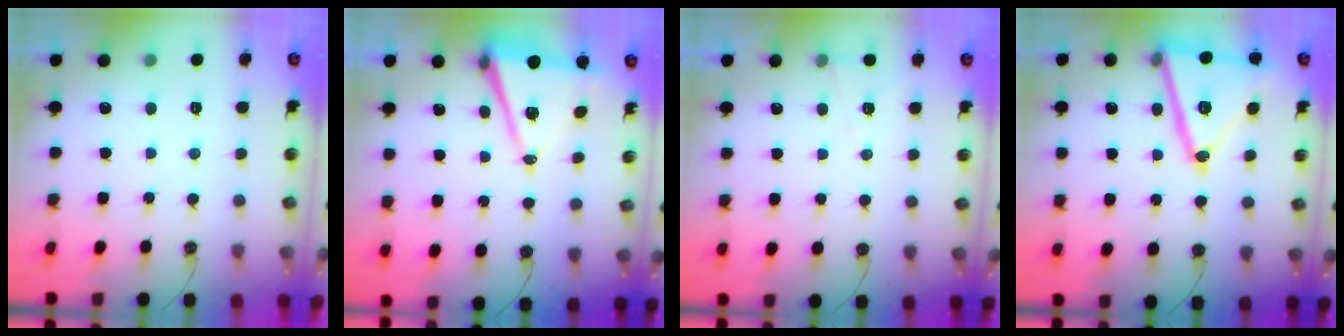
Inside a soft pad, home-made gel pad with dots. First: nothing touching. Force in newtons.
{"total": 10.6, "press": 9.8, "slide": 3.9}
{"total": 5.0, "press": 2.7, "slide": 4.2}
{"total": 22.3, "press": 22.1, "slide": 3.4}